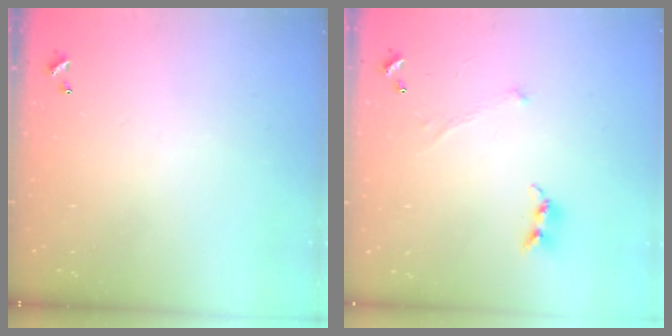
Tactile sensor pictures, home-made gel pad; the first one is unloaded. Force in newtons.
{"total": 0.6, "press": 0.6, "slide": 0.3}